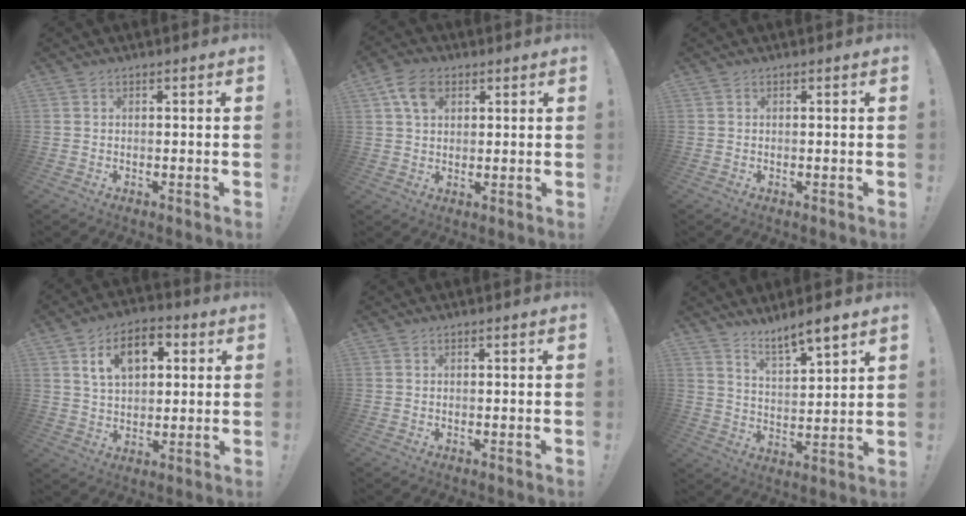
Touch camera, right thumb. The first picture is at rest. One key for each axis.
{"total": 8.4, "fx": 3.5, "fy": 5.9, "fz": 4.8, "tx": -0.069, "ty": -0.002, "tz": 0.069}
{"total": 0.0}
{"total": 12.4, "fx": 5.1, "fy": 8.0, "fz": 8.0, "tx": -0.120, "ty": -0.003, "tz": 0.091}
{"total": 0.0}
{"total": 7.8, "fx": 6.8, "fy": 1.2, "fz": 3.7, "tx": -0.051, "ty": -0.055, "tz": 0.118}